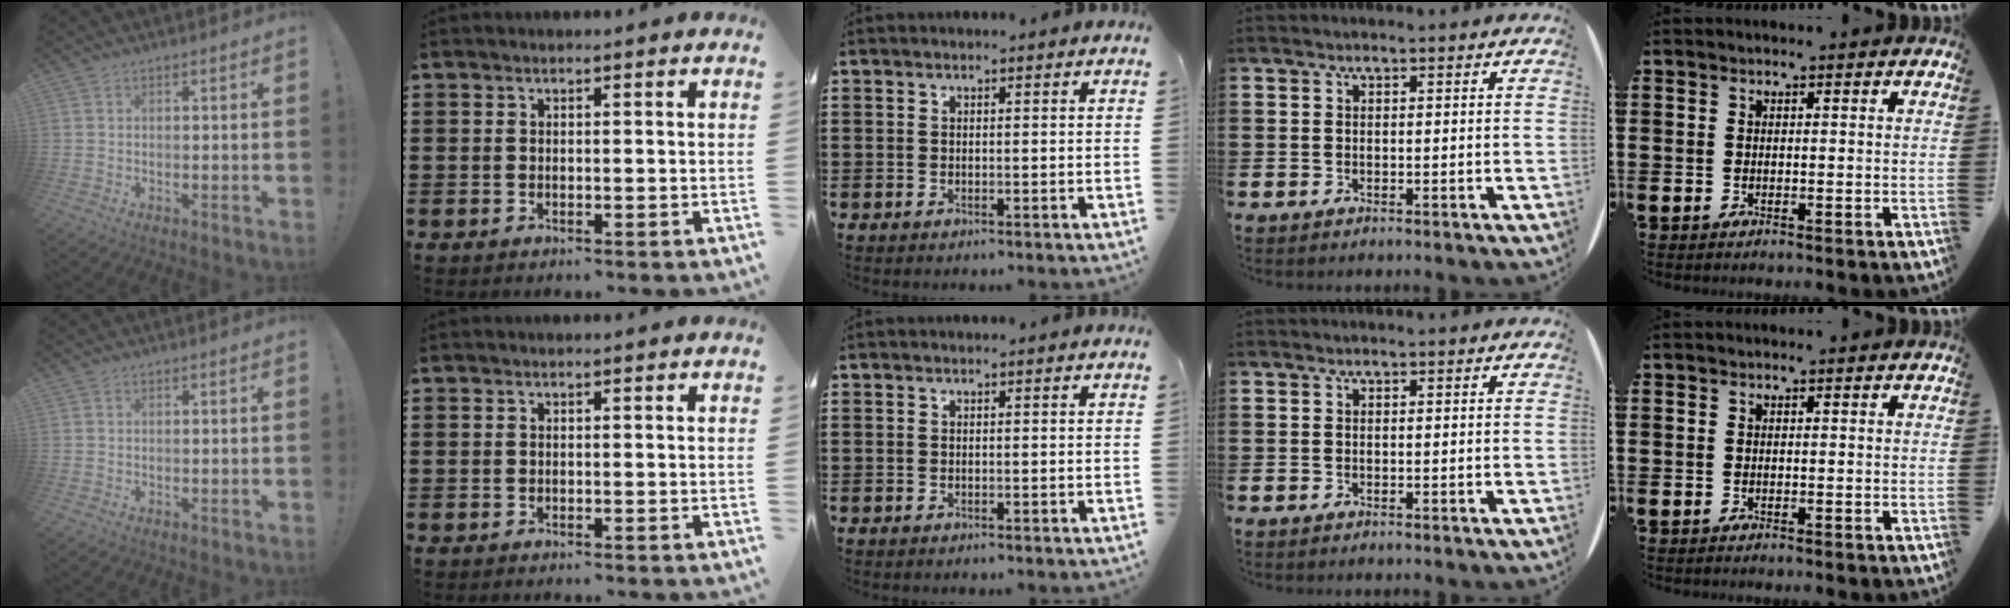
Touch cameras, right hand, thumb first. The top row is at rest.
{}